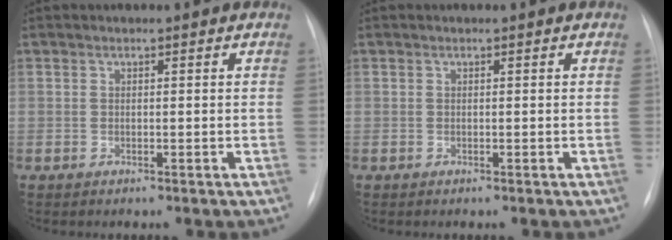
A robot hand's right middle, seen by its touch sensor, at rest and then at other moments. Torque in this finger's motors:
{"motor_torque": [0.04, -0.13, 0.02, 0.00]}